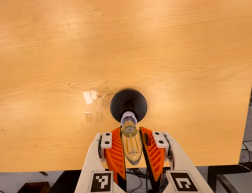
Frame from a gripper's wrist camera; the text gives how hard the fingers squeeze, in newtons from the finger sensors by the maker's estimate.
{"total": 18.9, "left": 20.8, "right": 16.9}